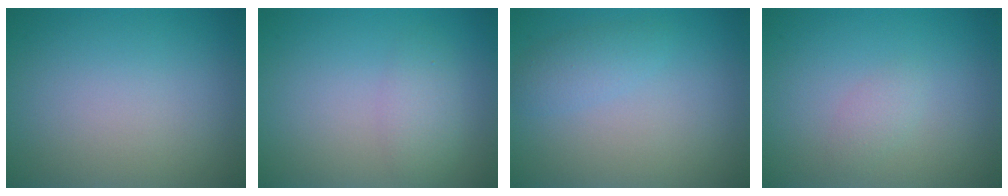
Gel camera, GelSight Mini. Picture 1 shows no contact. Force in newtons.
{"total": 2.2, "press": 2.2, "slide": 0.1}
{"total": 1.7, "press": 1.7, "slide": 0.1}
{"total": 1.2, "press": 1.2, "slide": 0.1}